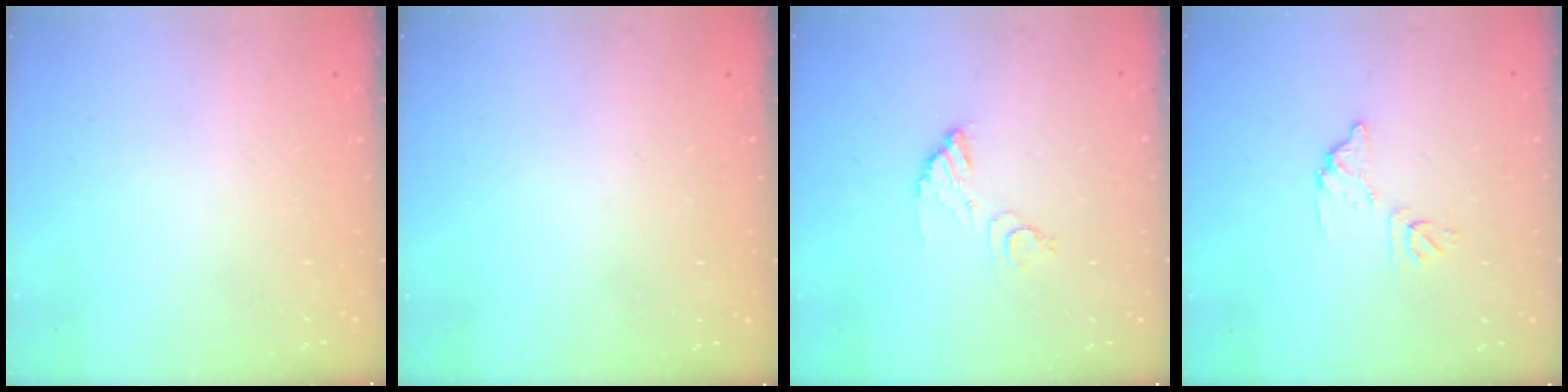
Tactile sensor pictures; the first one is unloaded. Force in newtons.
{"total": 2.8, "press": 2.8, "slide": 0.1}
{"total": 6.3, "press": 6.3, "slide": 0.4}
{"total": 8.7, "press": 8.6, "slide": 0.3}